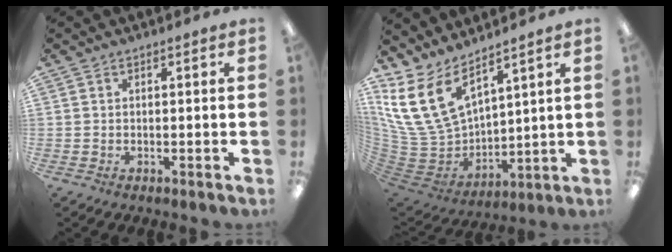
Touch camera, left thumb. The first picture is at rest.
{"total": 17.9, "force": [9.6, 10.5, 10.9], "torque": [-0.241, -0.059, 0.180]}